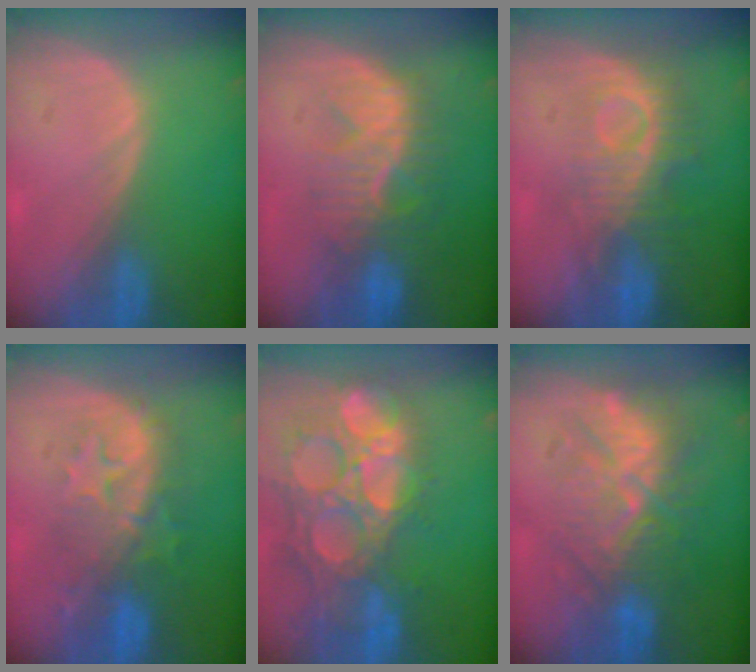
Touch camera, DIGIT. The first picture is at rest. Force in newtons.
{"total": 9.7, "press": 8.6, "slide": 4.4}
{"total": 9.2, "press": 8.2, "slide": 4.3}
{"total": 9.2, "press": 8.7, "slide": 3.2}
{"total": 15.0, "press": 12.4, "slide": 8.4}
{"total": 9.6, "press": 9.5, "slide": 1.5}